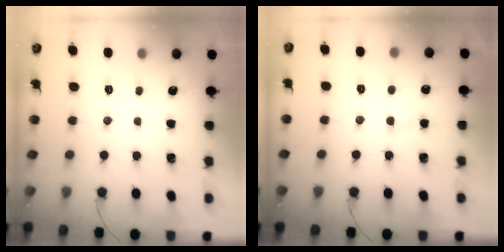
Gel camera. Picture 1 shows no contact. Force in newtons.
{"total": 2.7, "press": 2.5, "slide": 1.1}